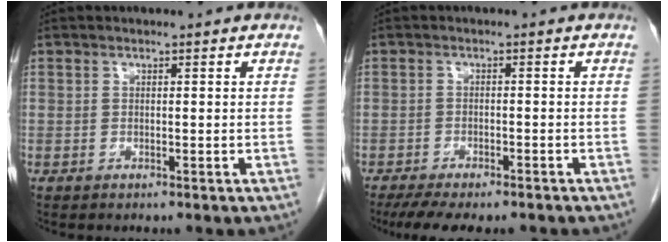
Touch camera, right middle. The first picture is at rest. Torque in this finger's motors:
{"motor_torque": [1.16, -0.98, 0.11, 0.04]}